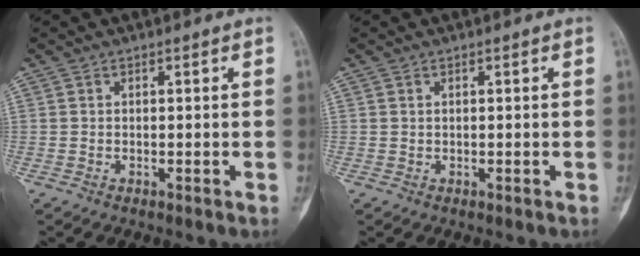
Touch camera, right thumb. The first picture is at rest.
{"total": 0.0}